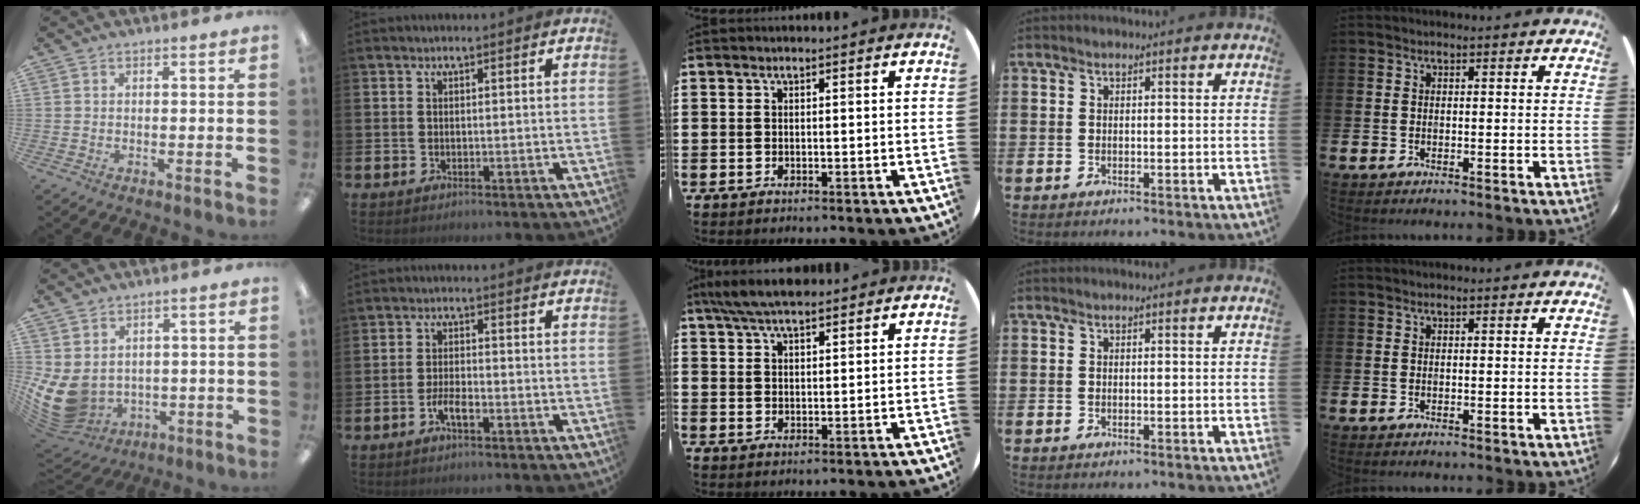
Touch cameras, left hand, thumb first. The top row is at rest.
{"thumb": {"total": 9.1, "force": [0.1, 7.4, 5.4], "torque": [-0.151, -0.018, 0.010]}, "index": {"total": 2.7, "force": [-1.2, 0.9, 2.2], "torque": [-0.042, 0.006, -0.022]}, "middle": {"total": 5.4, "force": [4.6, 1.2, 2.6], "torque": [-0.062, -0.003, 0.084]}}